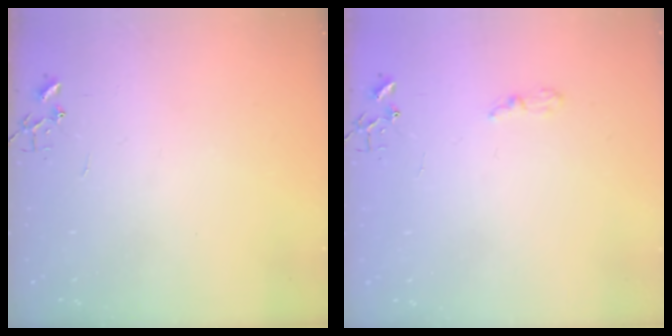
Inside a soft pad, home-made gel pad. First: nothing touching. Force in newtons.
{"total": 3.8, "press": 3.8, "slide": 0.6}